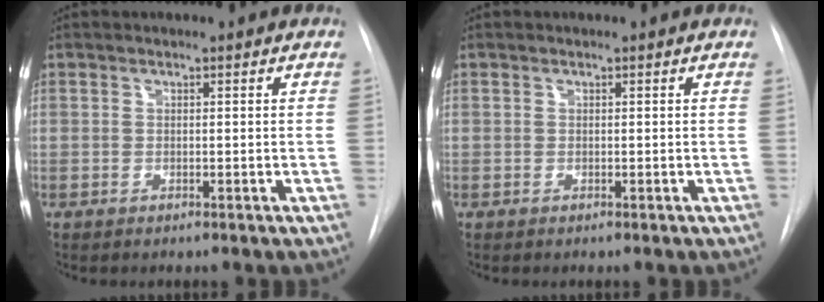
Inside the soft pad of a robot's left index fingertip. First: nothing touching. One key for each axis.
{"total": 0.0}